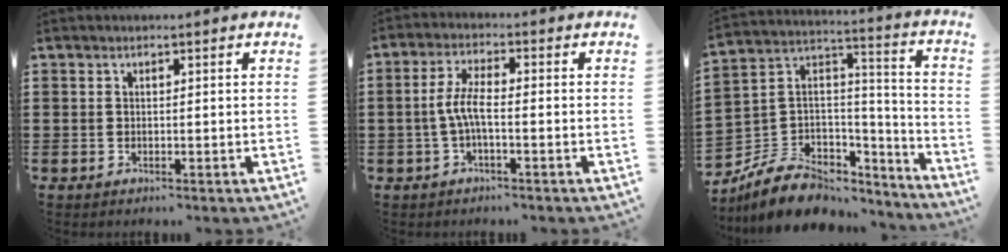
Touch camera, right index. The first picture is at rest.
{"total": 4.8, "force": [-1.2, 1.2, 4.5], "torque": [-0.109, -0.004, -0.032]}
{"total": 9.9, "force": [-6.7, 6.5, 3.4], "torque": [-0.086, 0.013, -0.123]}